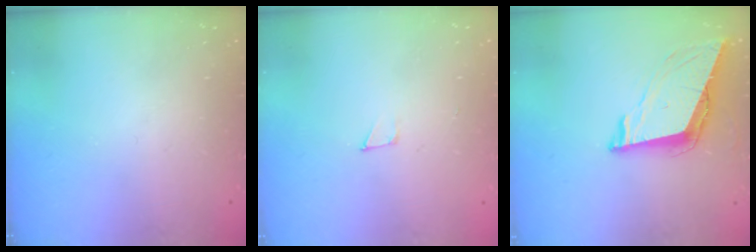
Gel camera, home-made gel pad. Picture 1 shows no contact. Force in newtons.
{"total": 3.2, "press": 3.2, "slide": 0.2}
{"total": 9.2, "press": 8.6, "slide": 3.3}